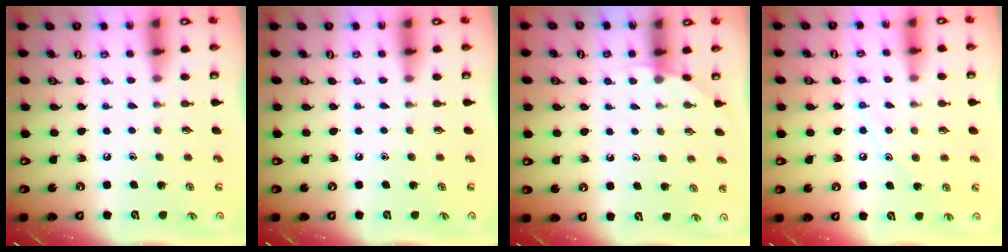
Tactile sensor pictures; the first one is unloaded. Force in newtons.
{"total": 0.0}
{"total": 2.7, "press": 2.7, "slide": 0.1}
{"total": 7.1, "press": 7.1, "slide": 0.7}